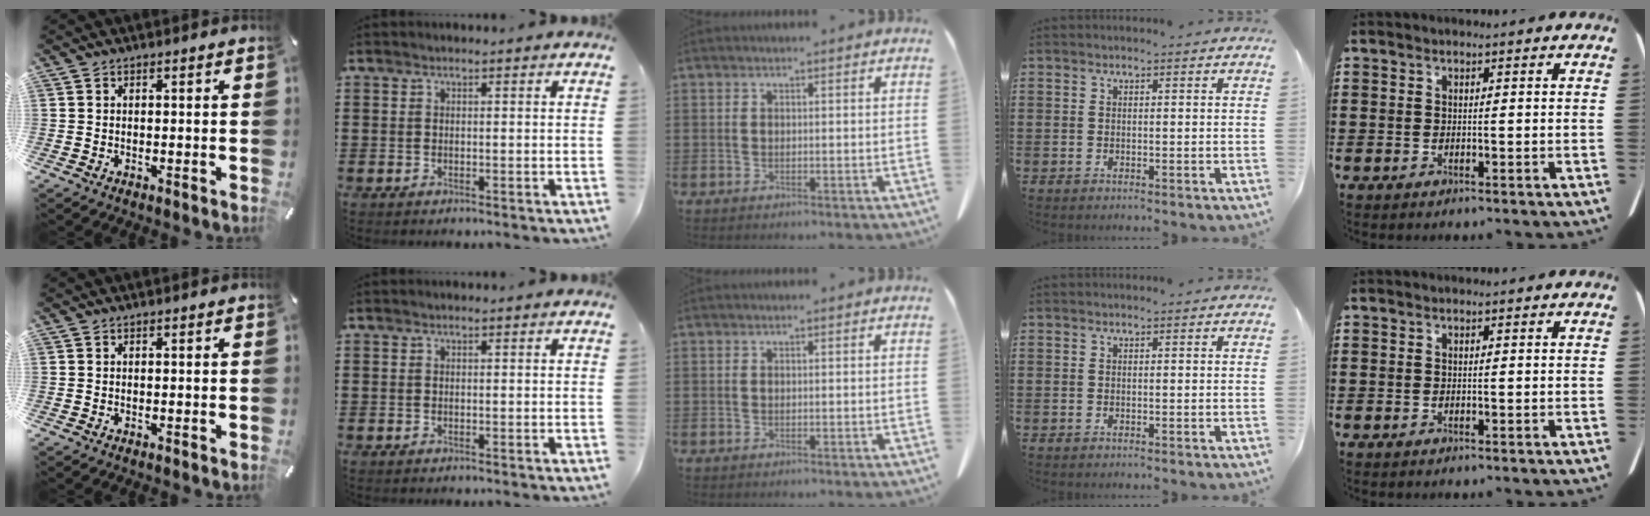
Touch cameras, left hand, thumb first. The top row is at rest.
{}